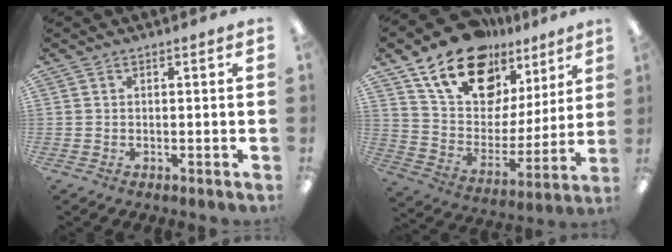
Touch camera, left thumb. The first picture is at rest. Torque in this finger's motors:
{"motor_torque": [1.77, 1.80, 1.38, -1.40, 0.27]}